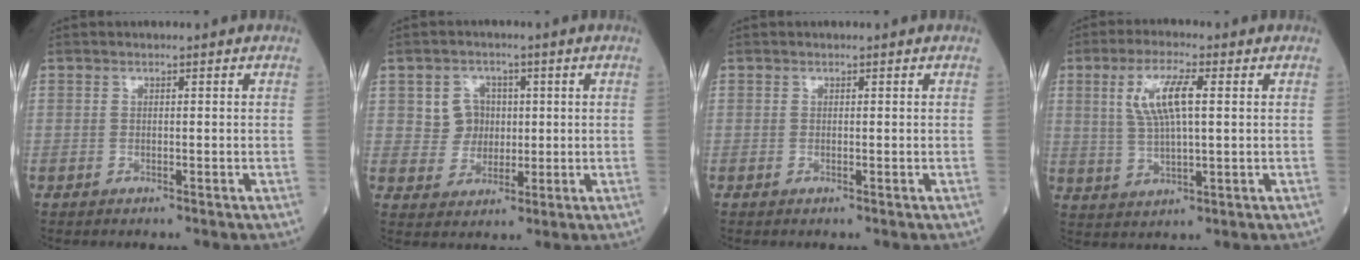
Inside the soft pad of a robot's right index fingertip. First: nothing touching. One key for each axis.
{"total": 4.9, "fx": 1.0, "fy": 4.6, "fz": 1.3, "tx": -0.018, "ty": 0.013, "tz": 0.019}
{"total": 0.0}
{"total": 7.9, "fx": 2.1, "fy": 1.6, "fz": 7.4, "tx": -0.155, "ty": 0.009, "tz": 0.044}